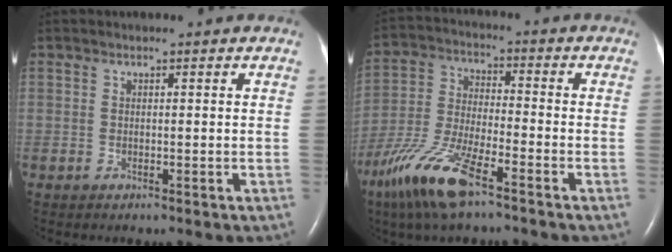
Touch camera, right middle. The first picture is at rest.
{"total": 12.3, "force": [-7.9, 2.3, 9.1], "torque": [-0.206, -0.022, -0.154]}